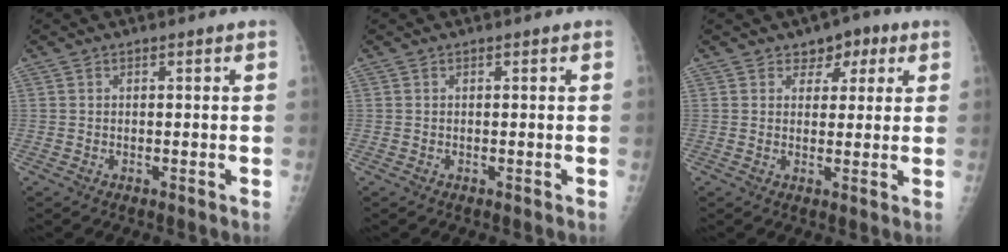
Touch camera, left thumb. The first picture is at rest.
{"total": 0.0}
{"total": 5.0, "force": [2.5, 3.6, 2.3], "torque": [0.006, -0.005, 0.029]}